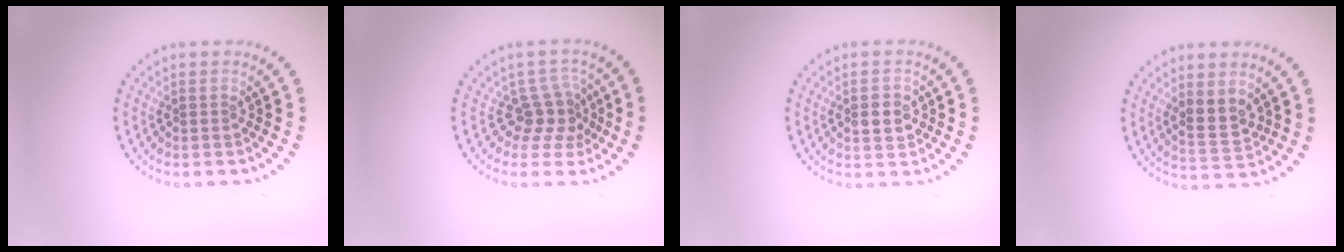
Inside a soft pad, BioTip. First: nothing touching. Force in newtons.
{"total": 2.7, "press": 1.9, "slide": 1.9}
{"total": 2.1, "press": 2.1, "slide": 0.3}
{"total": 2.5, "press": 2.3, "slide": 0.9}